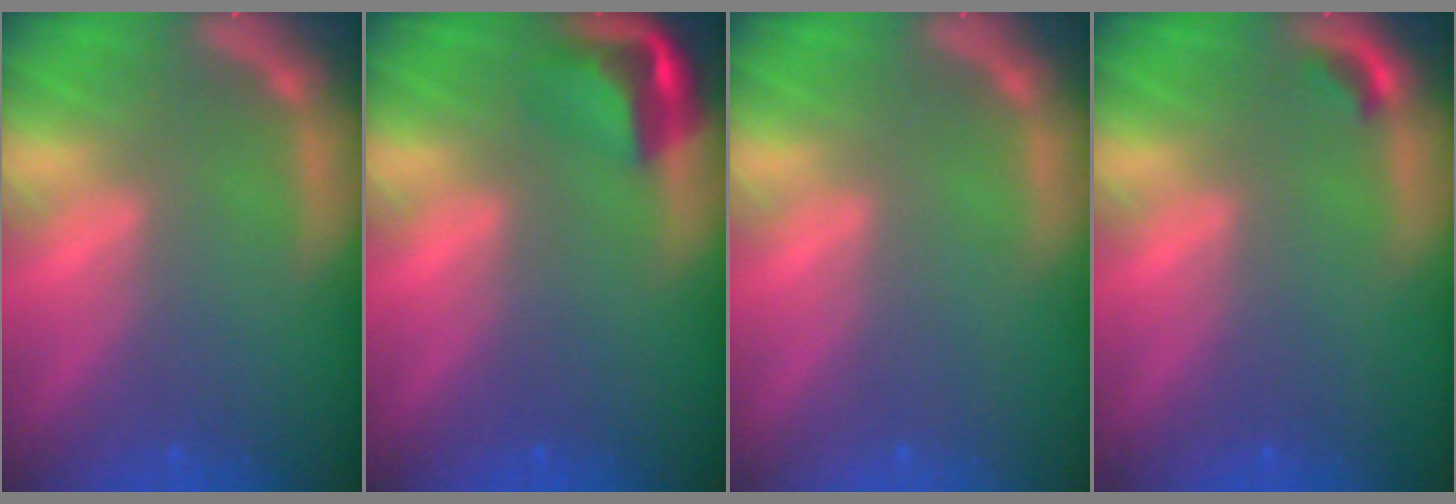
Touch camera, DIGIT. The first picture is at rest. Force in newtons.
{"total": 3.9}
{"total": 0.0}
{"total": 0.9}